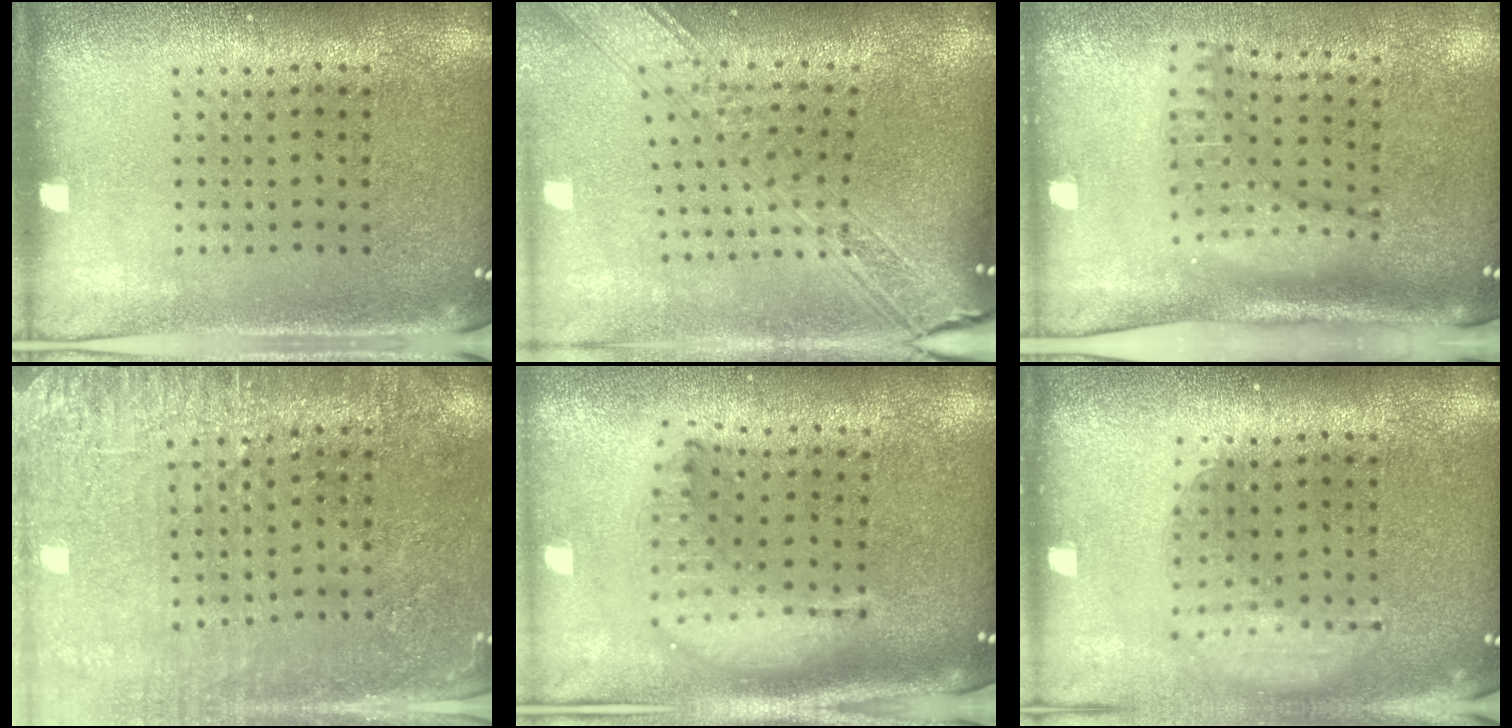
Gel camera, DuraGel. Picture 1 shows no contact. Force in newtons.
{"total": 3.3, "press": 2.5, "slide": 2.2}
{"total": 1.4, "press": 1.3, "slide": 0.6}
{"total": 3.0, "press": 2.8, "slide": 0.8}
{"total": 2.2, "press": 1.7, "slide": 1.4}
{"total": 1.7, "press": 1.3, "slide": 1.1}